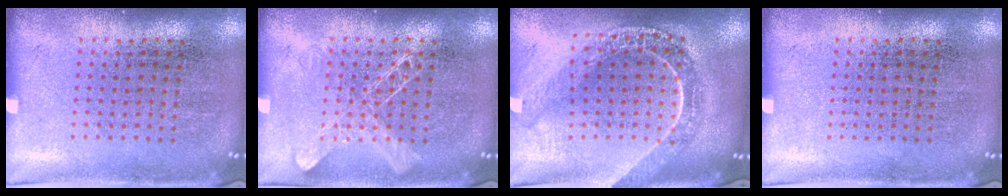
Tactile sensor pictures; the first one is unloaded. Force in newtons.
{"total": 1.7, "press": 1.7, "slide": 0.4}
{"total": 2.2, "press": 1.8, "slide": 1.2}
{"total": 0.0}